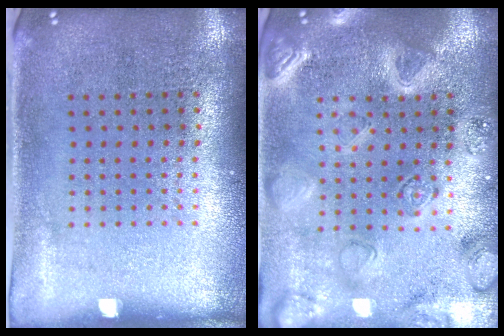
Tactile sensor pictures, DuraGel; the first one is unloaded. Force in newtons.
{"total": 3.0, "press": 2.9, "slide": 0.8}